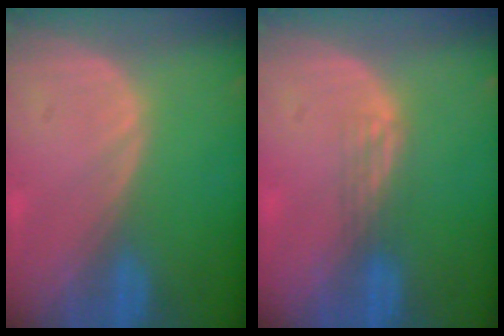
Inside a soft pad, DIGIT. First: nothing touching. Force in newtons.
{"total": 2.1, "press": 1.6, "slide": 1.3}